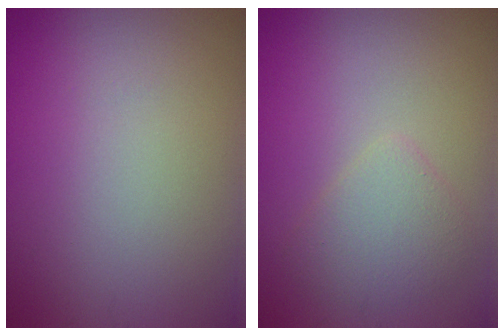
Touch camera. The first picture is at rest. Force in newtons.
{"total": 2.5, "press": 2.5, "slide": 0.2}